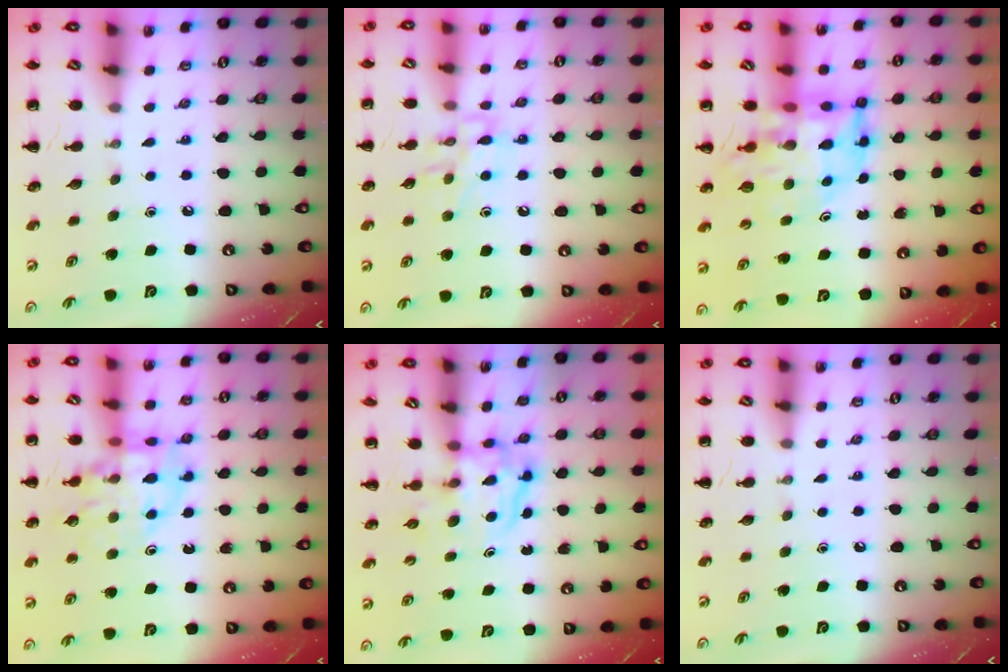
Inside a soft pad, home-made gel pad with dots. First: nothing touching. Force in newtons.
{"total": 10.0, "press": 10.0, "slide": 0.4}
{"total": 13.1, "press": 12.5, "slide": 4.1}
{"total": 13.6, "press": 13.4, "slide": 2.5}
{"total": 4.0, "press": 4.0, "slide": 0.3}
{"total": 0.0}